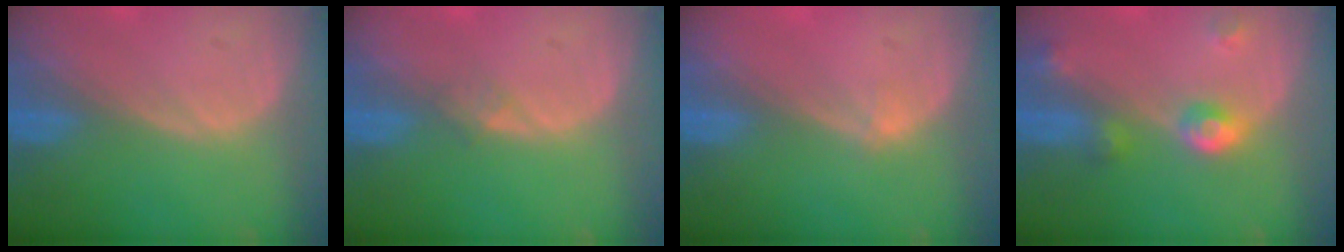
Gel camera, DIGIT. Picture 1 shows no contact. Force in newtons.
{"total": 1.1, "press": 1.0, "slide": 0.1}
{"total": 0.8, "press": 0.6, "slide": 0.5}
{"total": 4.8, "press": 4.3, "slide": 2.0}